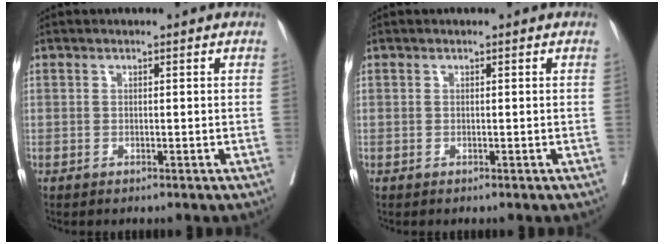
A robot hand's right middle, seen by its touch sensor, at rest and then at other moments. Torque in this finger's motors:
{"motor_torque": [0.00, 0.00, 0.00, 0.00]}